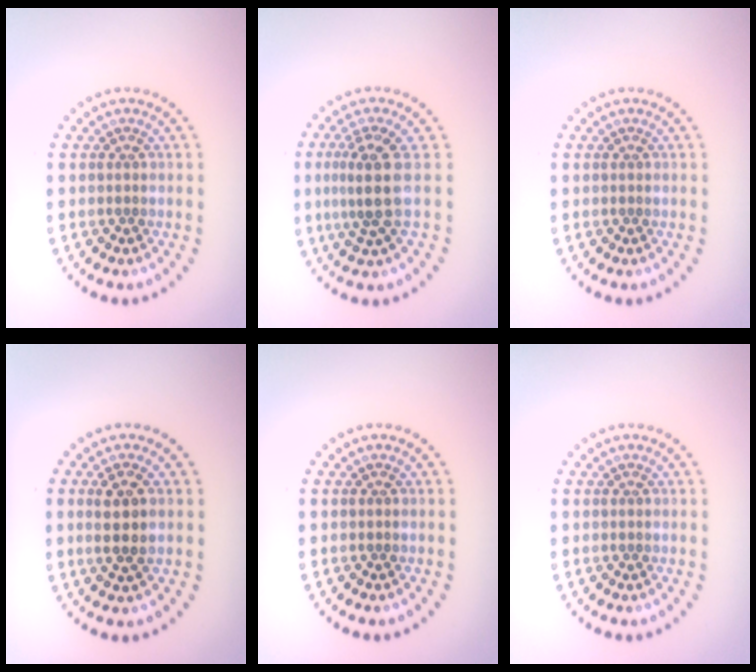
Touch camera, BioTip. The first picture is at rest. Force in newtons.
{"total": 3.6, "press": 2.9, "slide": 2.1}
{"total": 0.0}
{"total": 2.8, "press": 2.6, "slide": 0.9}
{"total": 0.0}
{"total": 0.0}